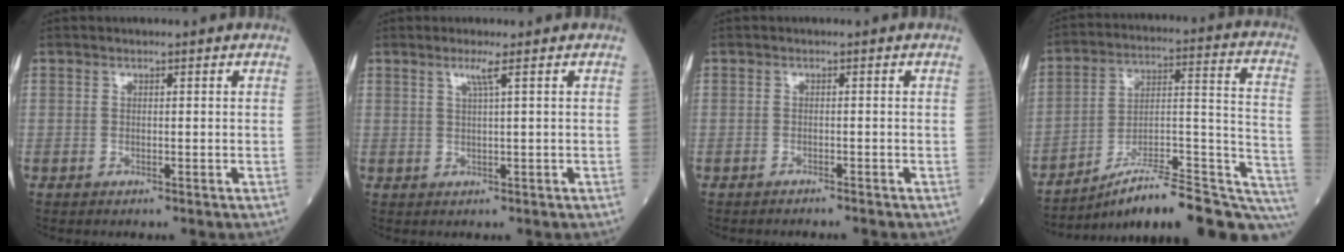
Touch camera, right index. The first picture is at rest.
{"total": 2.0, "force": [1.0, -0.7, 1.7], "torque": [-0.038, -0.003, 0.022]}
{"total": 2.1, "force": [-2.1, 0.1, 0.4], "torque": [-0.008, -0.002, -0.026]}
{"total": 23.1, "force": [-18.5, 3.3, 13.5], "torque": [-0.120, 0.041, -0.272]}